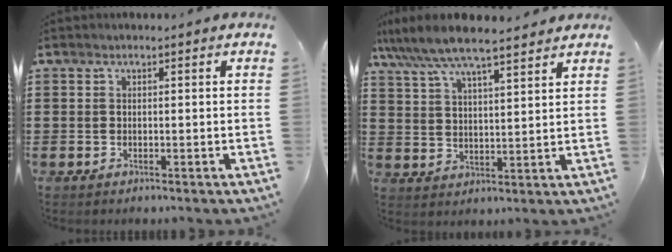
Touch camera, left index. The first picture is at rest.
{"total": 7.0, "force": [6.2, 0.6, 3.2], "torque": [-0.085, -0.027, 0.108]}